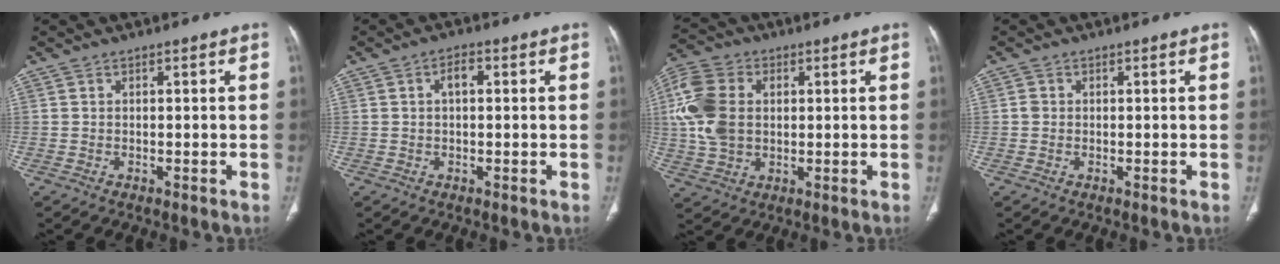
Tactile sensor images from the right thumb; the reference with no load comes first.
{"total": 2.4, "force": [0.4, 1.3, 2.0], "torque": [-0.030, 0.008, 0.003]}
{"total": 12.7, "force": [1.5, 9.0, 8.8], "torque": [-0.184, 0.009, 0.028]}
{"total": 0.8, "force": [0.0, 0.7, 0.3], "torque": [-0.002, 0.003, -0.001]}